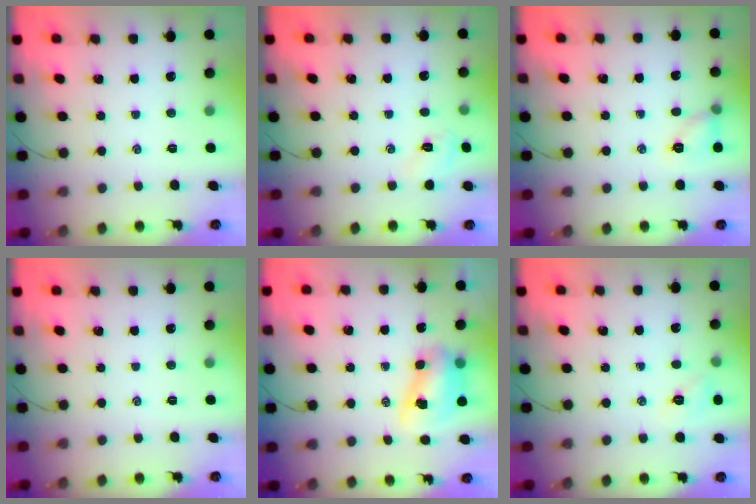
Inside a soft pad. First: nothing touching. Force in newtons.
{"total": 3.6, "press": 3.5, "slide": 1.0}
{"total": 6.9, "press": 6.8, "slide": 0.6}
{"total": 0.0}
{"total": 9.0, "press": 8.9, "slide": 1.7}
{"total": 5.6, "press": 5.4, "slide": 1.5}